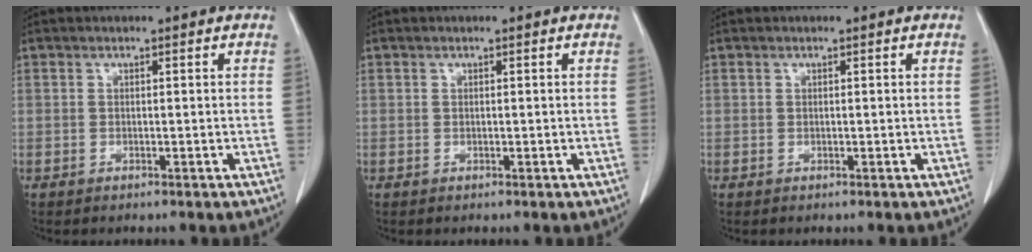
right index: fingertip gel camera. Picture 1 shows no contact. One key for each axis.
{"total": 0.0}
{"total": 0.0}